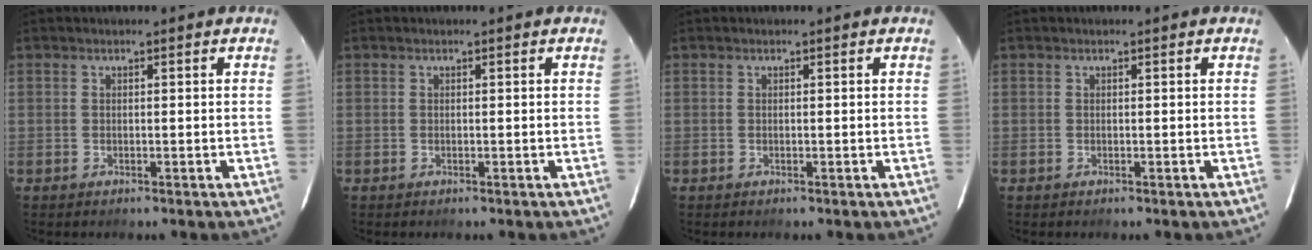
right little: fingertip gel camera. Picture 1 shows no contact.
{"total": 0.0}
{"total": 0.0}
{"total": 0.0}